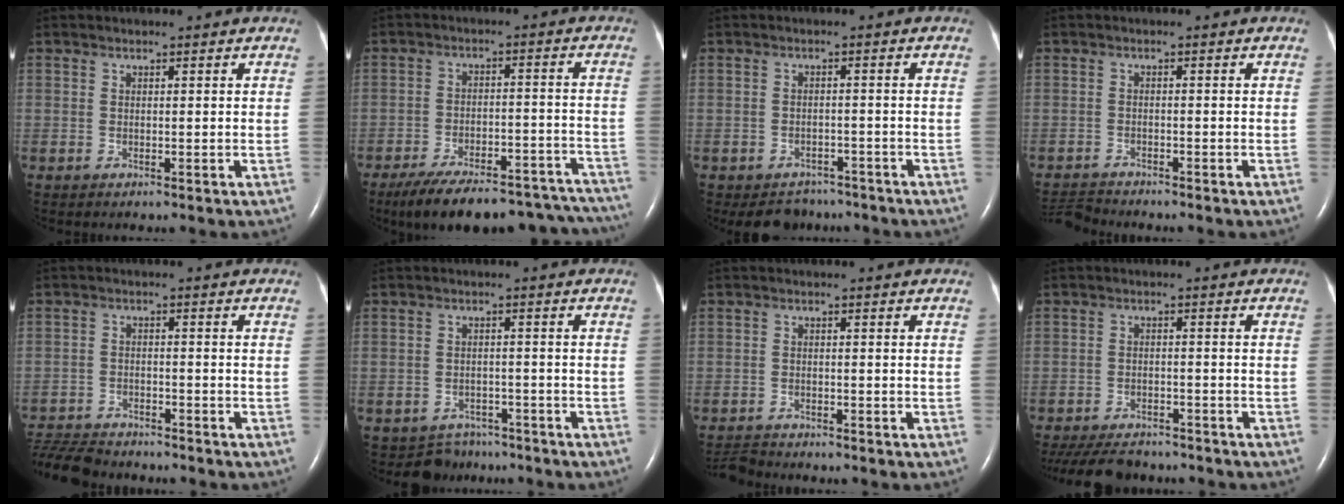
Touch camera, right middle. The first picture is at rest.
{"total": 23.4, "force": [-20.4, 6.8, 9.3], "torque": [-0.113, 0.009, -0.271]}
{"total": 4.7, "force": [-4.1, 2.3, 0.0], "torque": [0.004, 0.007, -0.056]}
{"total": 3.7, "force": [-3.7, -0.1, -0.2], "torque": [0.003, -0.017, -0.067]}
{"total": 9.1, "force": [-8.7, 1.7, 2.1], "torque": [-0.043, -0.007, -0.146]}
{"total": 4.6, "force": [-3.9, 2.1, -1.1], "torque": [0.015, 0.014, -0.058]}
{"total": 3.1, "force": [-3.1, 0.3, -0.1], "torque": [0.001, -0.015, -0.056]}
{"total": 12.2, "force": [-10.6, 4.0, 4.4], "torque": [-0.097, -0.010, -0.151]}